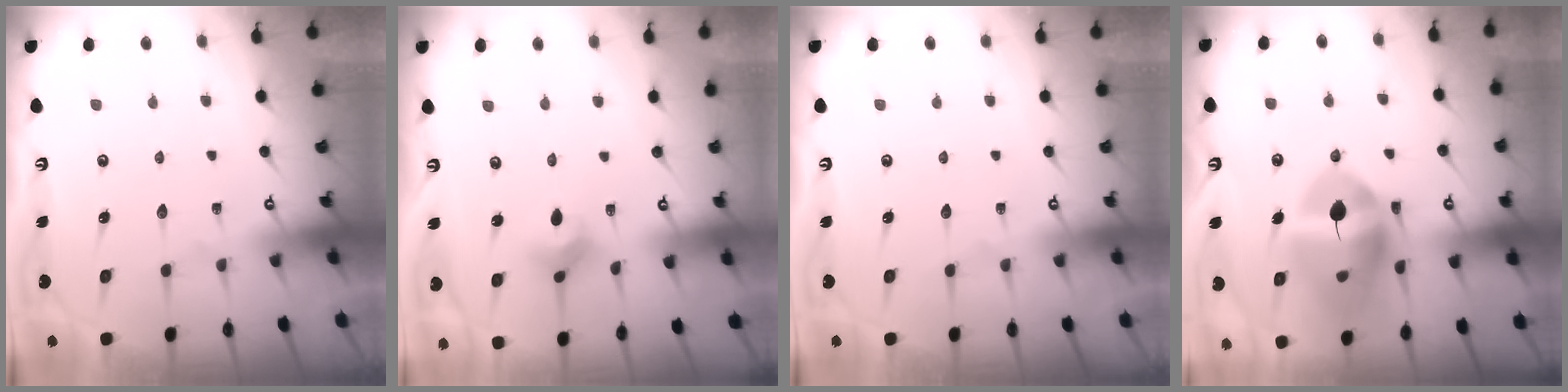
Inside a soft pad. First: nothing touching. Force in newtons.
{"total": 2.7, "press": 2.6, "slide": 0.5}
{"total": 0.0}
{"total": 17.0, "press": 16.9, "slide": 2.0}